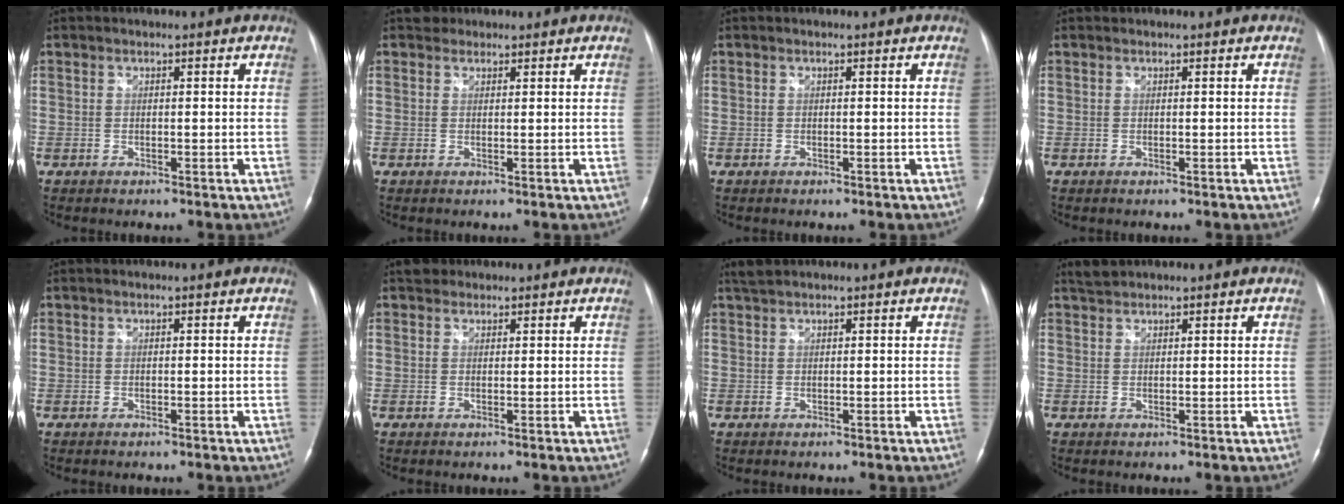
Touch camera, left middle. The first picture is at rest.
{"total": 1.6, "force": [1.2, 1.0, -0.2], "torque": [0.009, 0.008, 0.014]}
{"total": 0.0}
{"total": 0.0}
{"total": 0.0}
{"total": 1.8, "force": [1.3, 1.2, 0.1], "torque": [0.001, 0.013, 0.017]}
{"total": 1.5, "force": [1.4, 0.1, 0.4], "torque": [-0.013, 0.011, 0.031]}
{"total": 1.5, "force": [1.5, 0.2, 0.1], "torque": [-0.007, 0.008, 0.032]}